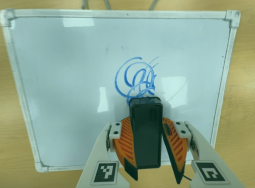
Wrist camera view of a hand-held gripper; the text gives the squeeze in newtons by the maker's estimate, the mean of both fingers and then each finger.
{"total": 8.0, "left": 8.8, "right": 7.2}